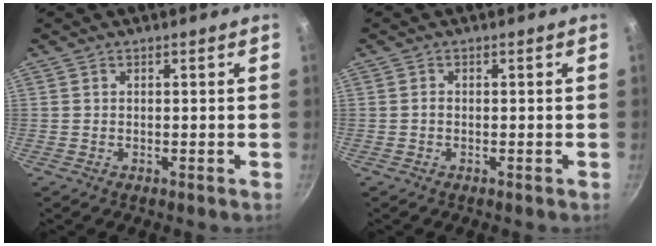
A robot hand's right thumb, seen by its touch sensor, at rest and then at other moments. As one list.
[{"total": 0.6, "force": [-0.2, 0.4, 0.4], "torque": [-0.006, 0.001, -0.007]}]